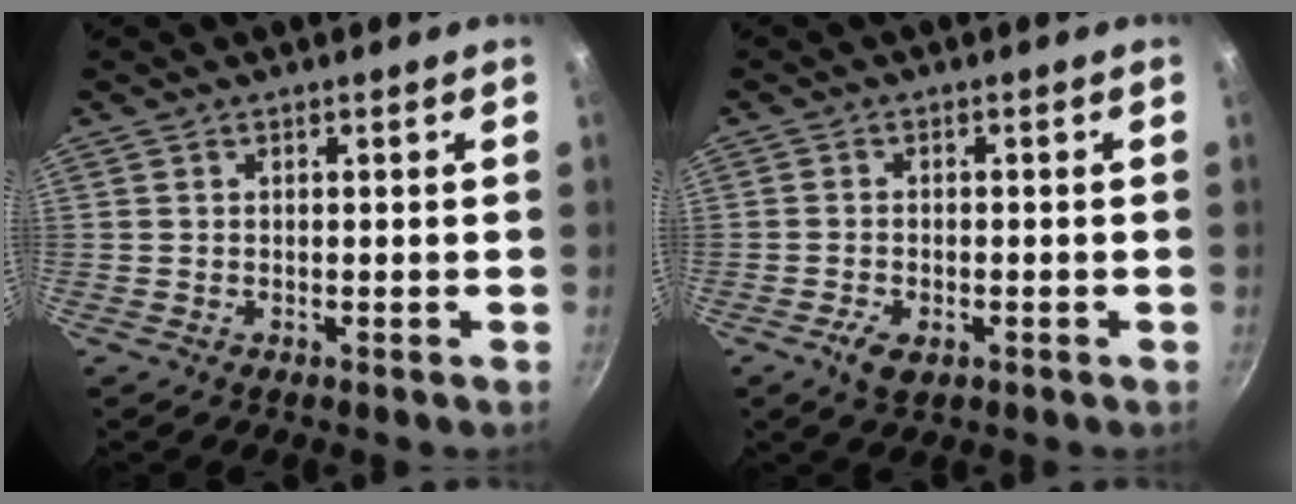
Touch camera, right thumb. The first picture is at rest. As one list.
[{"total": 4.0, "force": [-1.9, 2.1, 2.9], "torque": [-0.056, 0.004, -0.034]}]